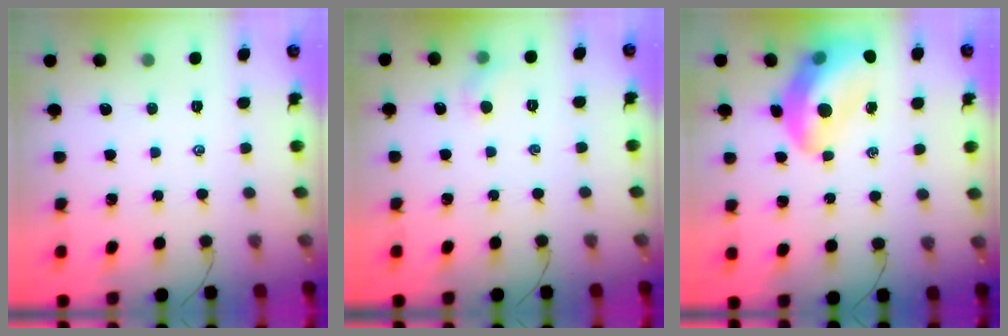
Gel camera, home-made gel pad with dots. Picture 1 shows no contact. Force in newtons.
{"total": 4.8, "press": 4.5, "slide": 1.5}
{"total": 14.2, "press": 13.7, "slide": 3.7}